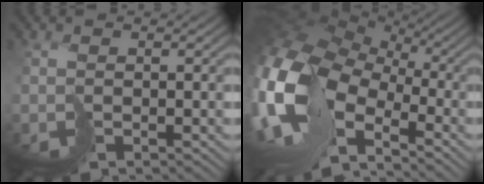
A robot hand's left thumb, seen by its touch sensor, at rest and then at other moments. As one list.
[{"total": 18.0, "force": [-3.0, 12.0, 13.1], "torque": [-0.326, -0.030, -0.039]}]